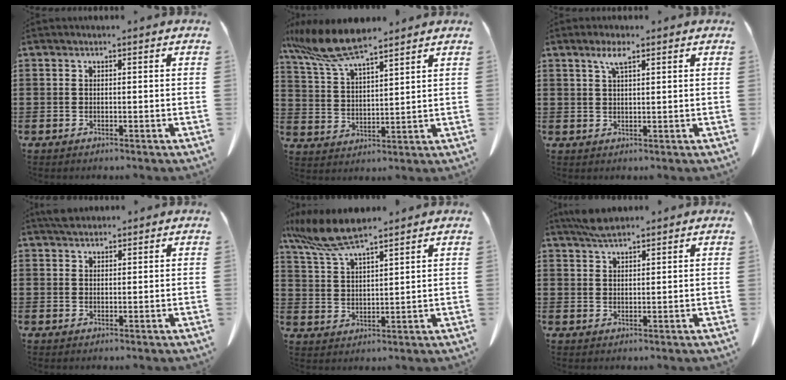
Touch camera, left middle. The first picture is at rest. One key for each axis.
{"total": 9.6, "fx": 7.8, "fy": 1.0, "fz": 5.5, "tx": -0.137, "ty": -0.030, "tz": 0.140}
{"total": 3.3, "fx": 2.0, "fy": 0.7, "fz": 2.5, "tx": -0.055, "ty": 0.004, "tz": 0.034}
{"total": 1.9, "fx": 1.8, "fy": 0.6, "fz": 0.5, "tx": -0.015, "ty": 0.002, "tz": 0.035}
{"total": 8.4, "fx": 6.8, "fy": 0.9, "fz": 4.8, "tx": -0.120, "ty": -0.023, "tz": 0.123}
{"total": 3.1, "fx": 2.6, "fy": 0.6, "fz": 1.6, "tx": -0.037, "ty": 0.000, "tz": 0.050}